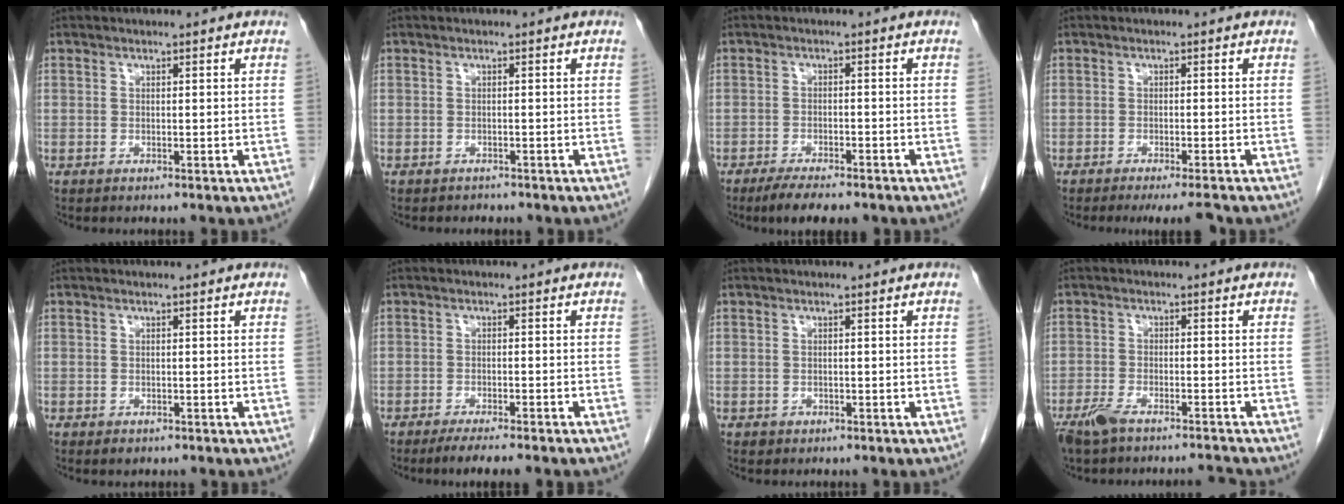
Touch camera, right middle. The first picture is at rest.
{"total": 1.1, "force": [-1.0, 0.5, -0.1], "torque": [-0.007, 0.000, -0.017]}
{"total": 6.8, "force": [-5.3, 1.7, 3.8], "torque": [-0.057, -0.010, -0.077]}
{"total": 4.8, "force": [-4.1, 0.1, 2.4], "torque": [-0.021, -0.009, -0.061]}
{"total": 1.0, "force": [-0.6, 0.7, 0.5], "torque": [-0.010, 0.000, -0.003]}
{"total": 5.4, "force": [-4.3, 0.0, 3.2], "torque": [-0.043, -0.010, -0.063]}
{"total": 0.8, "force": [-0.4, 0.7, 0.1], "torque": [-0.006, 0.002, -0.002]}
{"total": 6.1, "force": [-5.4, 0.8, 2.8], "torque": [-0.057, -0.009, -0.098]}